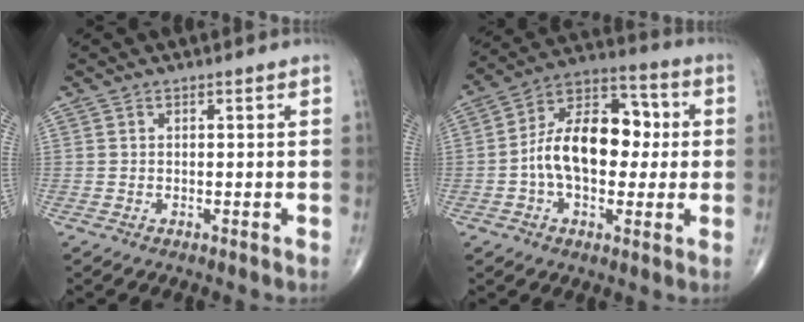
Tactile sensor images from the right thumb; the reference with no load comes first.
{"total": 16.8, "force": [-0.1, 10.4, 13.2], "torque": [-0.192, 0.039, -0.011]}